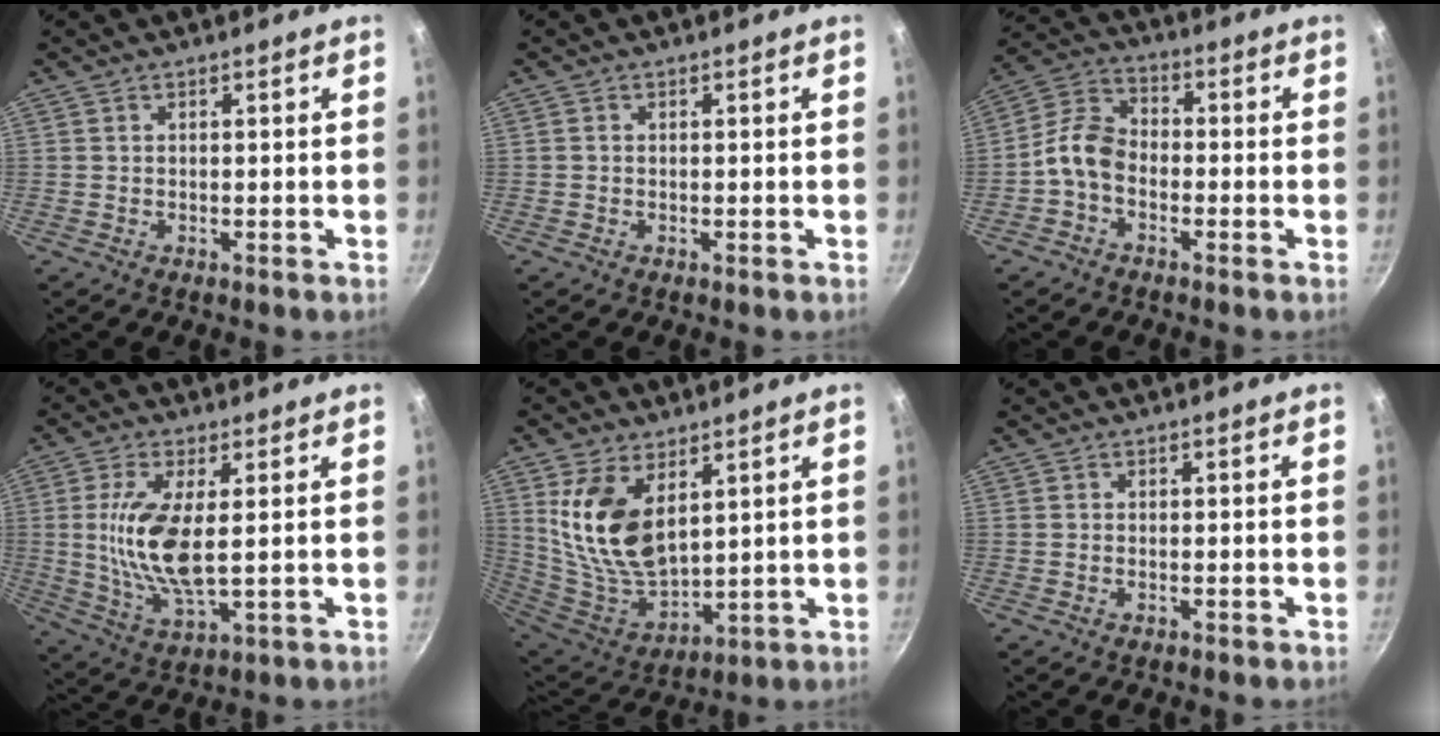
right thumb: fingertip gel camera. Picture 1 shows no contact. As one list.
[{"total": 0.0}, {"total": 7.6, "force": [-2.5, 5.2, 4.9], "torque": [-0.092, 0.039, -0.068]}, {"total": 12.2, "force": [1.4, 4.7, 11.2], "torque": [-0.228, -0.013, 0.031]}, {"total": 15.6, "force": [5.6, 8.8, 11.7], "torque": [-0.216, -0.051, 0.124]}, {"total": 0.6, "force": [-0.2, 0.3, 0.4], "torque": [-0.008, 0.002, -0.003]}]